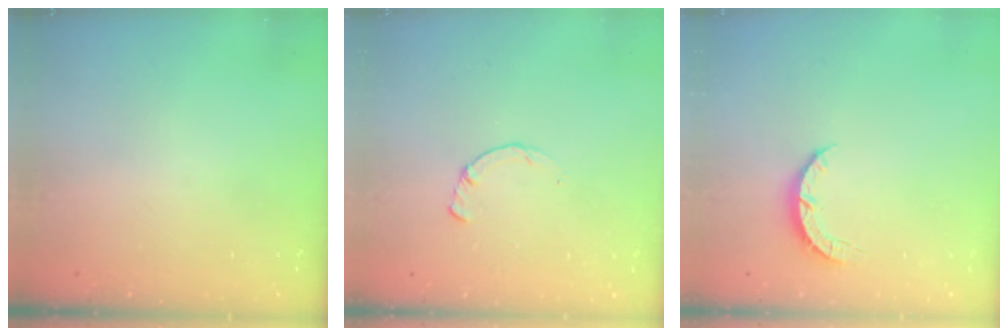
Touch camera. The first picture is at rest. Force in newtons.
{"total": 2.2, "press": 2.2, "slide": 0.3}
{"total": 3.6, "press": 3.5, "slide": 0.5}